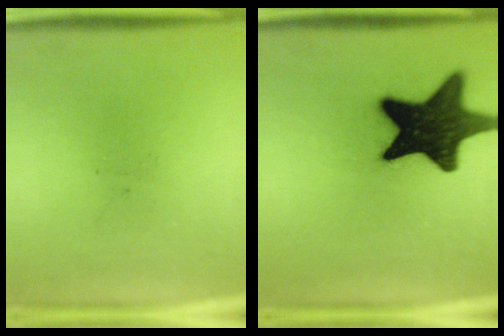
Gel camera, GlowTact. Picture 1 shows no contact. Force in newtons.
{"total": 18.3}